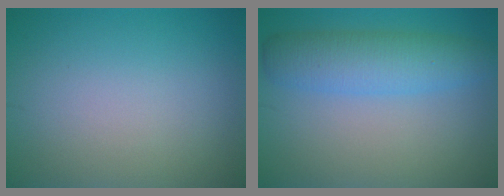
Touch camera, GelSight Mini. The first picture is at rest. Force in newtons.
{"total": 5.1, "press": 5.1, "slide": 0.1}